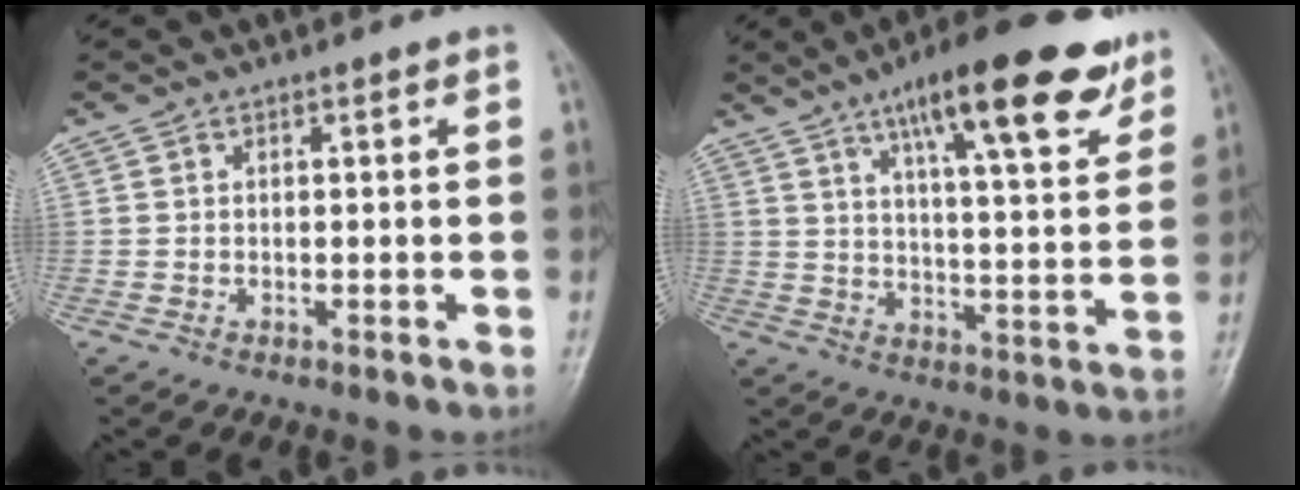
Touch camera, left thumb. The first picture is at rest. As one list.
[{"total": 19.3, "force": [11.9, 5.0, 14.3], "torque": [-0.182, -0.040, 0.179]}]